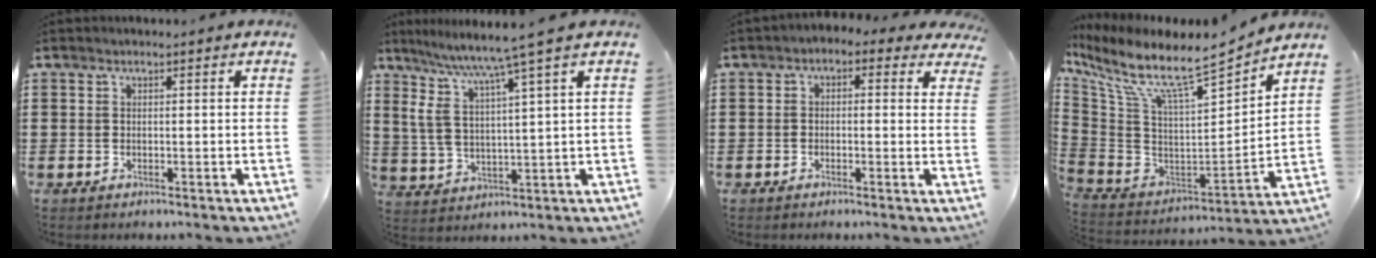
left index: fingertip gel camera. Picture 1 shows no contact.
{"total": 7.0, "force": [4.8, -0.2, 5.0], "torque": [-0.119, -0.033, 0.075]}
{"total": 1.4, "force": [-0.7, 0.9, 0.9], "torque": [-0.021, 0.010, -0.018]}
{"total": 9.2, "force": [6.8, 1.2, 6.2], "torque": [-0.146, -0.062, 0.108]}